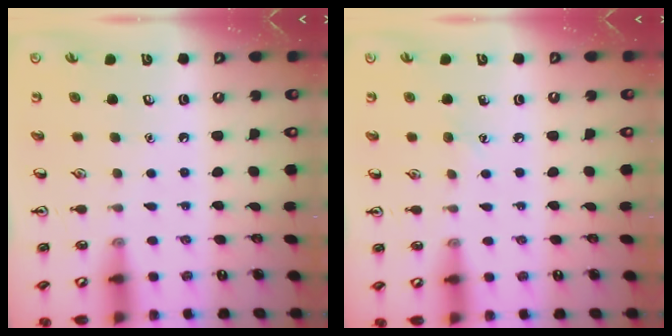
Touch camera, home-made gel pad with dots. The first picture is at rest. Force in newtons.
{"total": 3.9, "press": 3.7, "slide": 1.2}